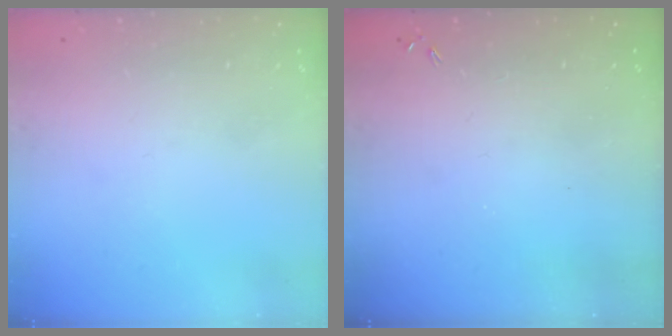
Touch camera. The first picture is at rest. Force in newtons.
{"total": 0.0}